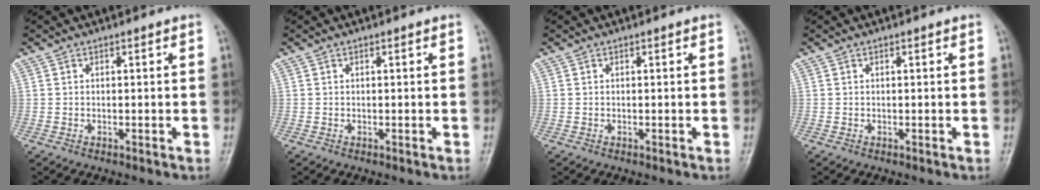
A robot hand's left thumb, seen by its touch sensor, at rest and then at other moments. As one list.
[{"total": 0.0}, {"total": 0.0}, {"total": 0.0}]